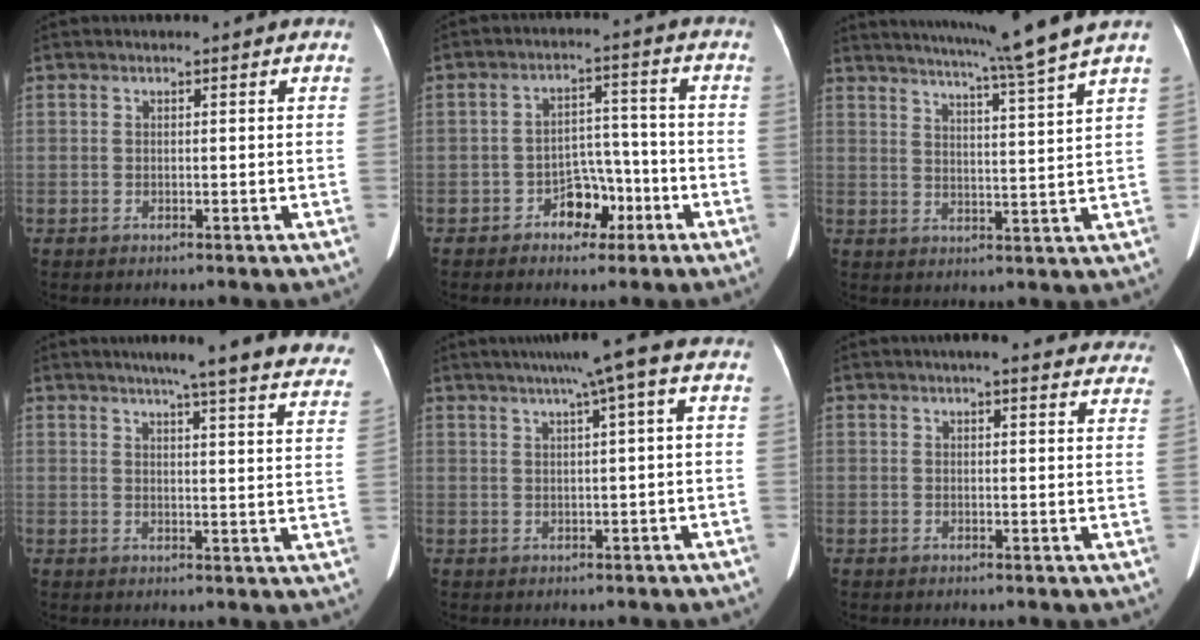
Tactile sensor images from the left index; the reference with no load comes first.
{"total": 5.7, "force": [-3.1, 3.7, 3.1], "torque": [-0.048, 0.024, -0.048]}
{"total": 12.4, "force": [10.5, -3.0, 5.8], "torque": [-0.096, -0.032, 0.146]}
{"total": 22.4, "force": [19.8, 1.1, 10.4], "torque": [-0.135, -0.047, 0.220]}
{"total": 5.9, "force": [2.7, -0.6, 5.2], "torque": [-0.081, 0.022, 0.040]}
{"total": 14.9, "force": [13.5, 2.9, 5.7], "torque": [-0.043, 0.014, 0.140]}